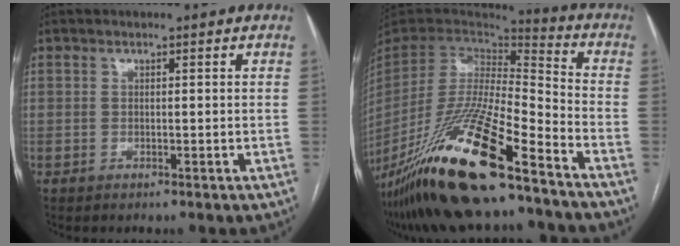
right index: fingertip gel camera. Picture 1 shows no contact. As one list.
[{"total": 25.3, "force": [-17.0, 3.1, 18.4], "torque": [-0.363, -0.059, -0.312]}]